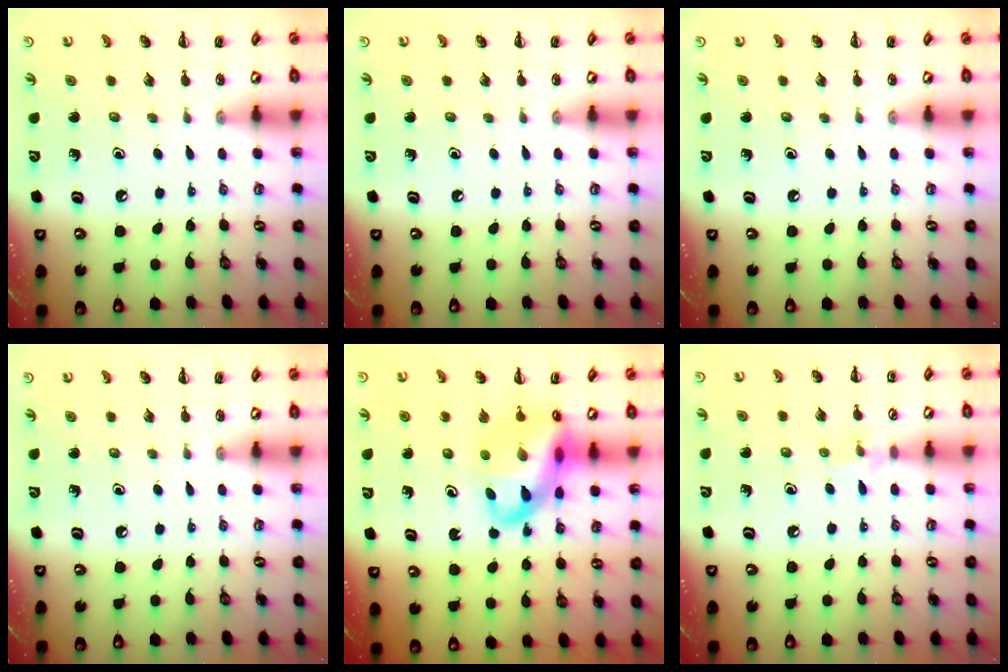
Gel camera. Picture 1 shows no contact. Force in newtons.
{"total": 0.0}
{"total": 0.0}
{"total": 0.0}
{"total": 15.5, "press": 15.0, "slide": 3.8}
{"total": 5.7, "press": 5.4, "slide": 1.8}